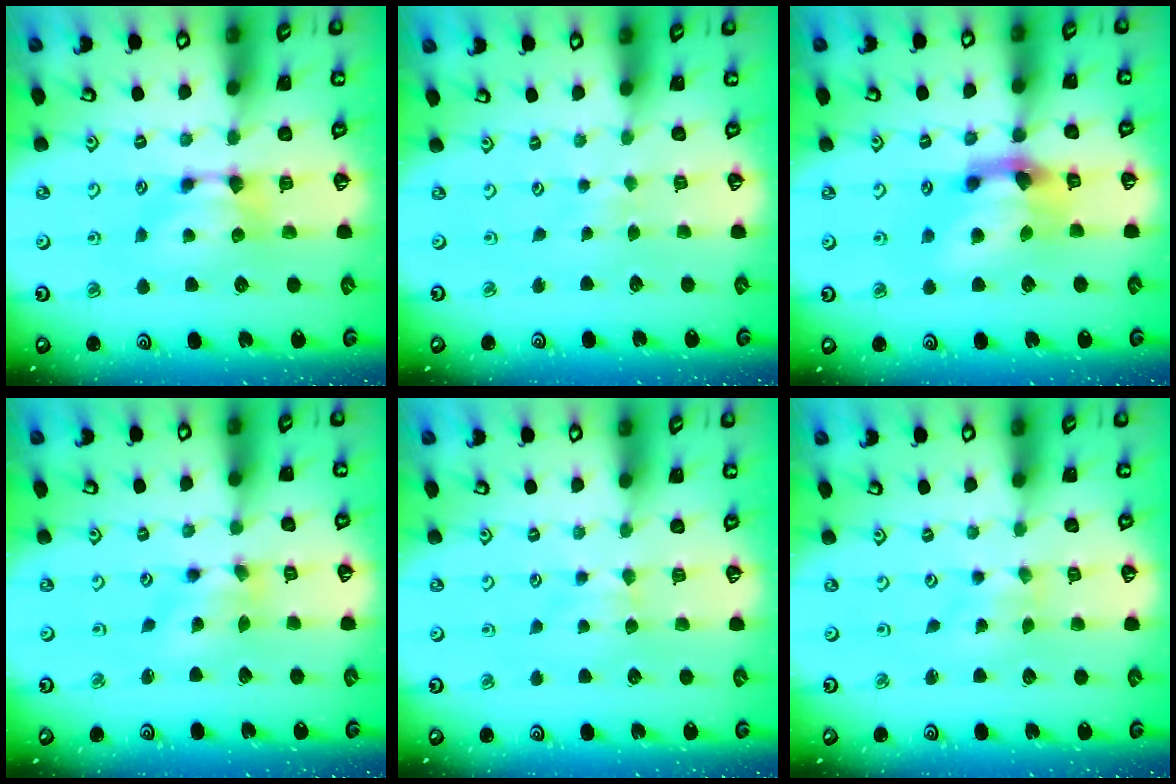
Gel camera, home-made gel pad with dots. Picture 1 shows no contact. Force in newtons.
{"total": 4.5, "press": 4.4, "slide": 0.3}
{"total": 5.6, "press": 5.0, "slide": 2.5}
{"total": 2.2, "press": 1.7, "slide": 1.4}
{"total": 2.4, "press": 2.3, "slide": 0.4}
{"total": 4.7, "press": 4.6, "slide": 0.6}